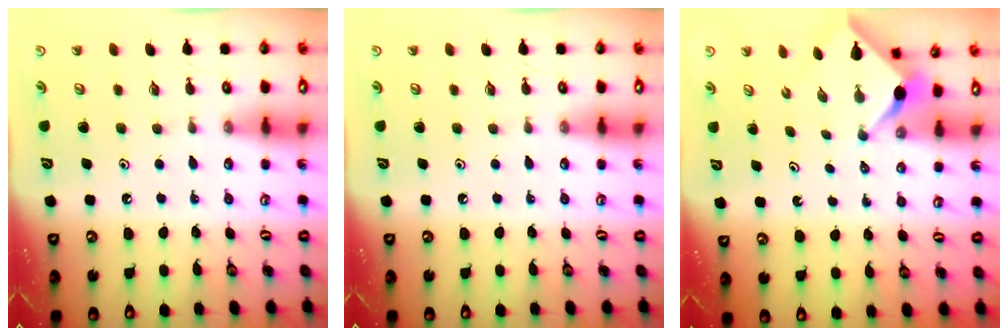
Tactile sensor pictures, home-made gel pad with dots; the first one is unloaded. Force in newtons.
{"total": 0.0}
{"total": 2.4, "press": 2.4, "slide": 0.3}